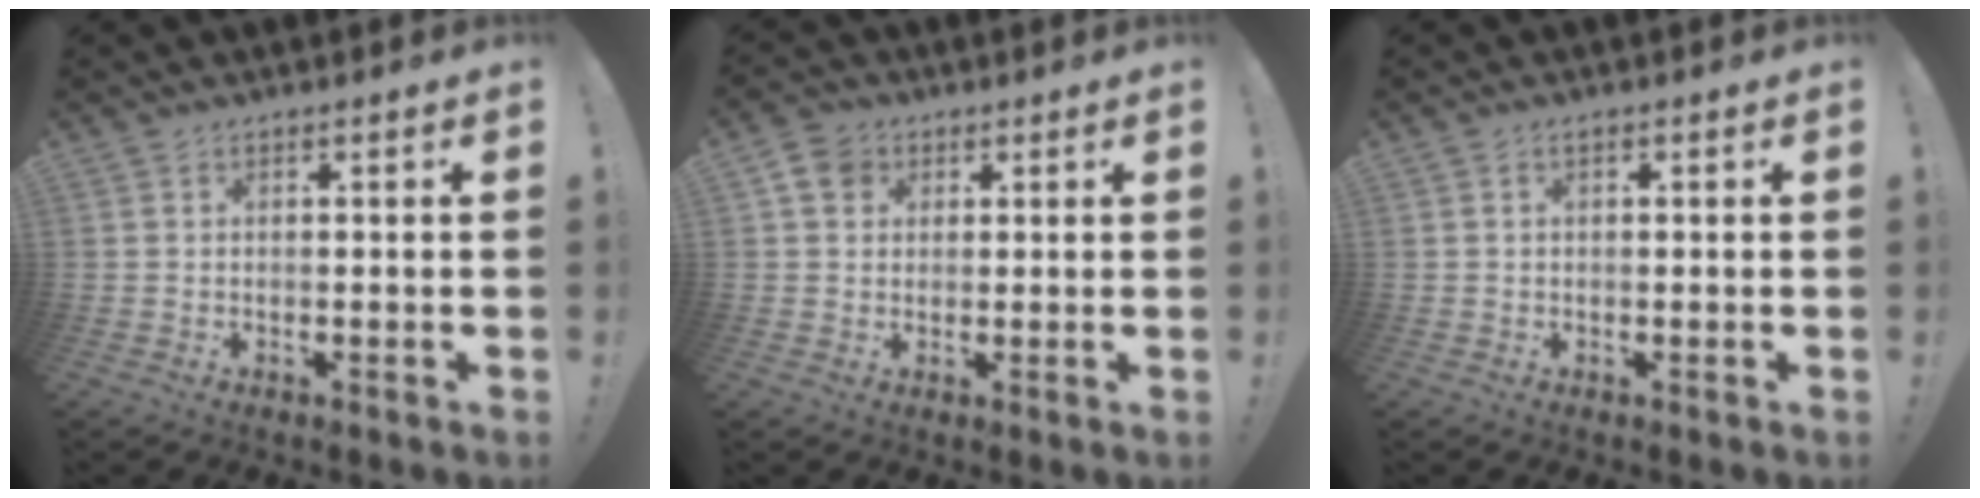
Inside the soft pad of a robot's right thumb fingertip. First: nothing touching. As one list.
[{"total": 6.0, "force": [2.6, 4.9, 2.2], "torque": [-0.032, -0.004, 0.051]}, {"total": 0.8, "force": [0.1, 0.5, 0.7], "torque": [-0.019, 0.005, 0.002]}]